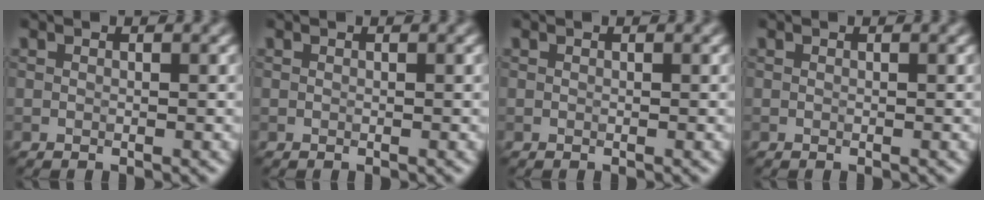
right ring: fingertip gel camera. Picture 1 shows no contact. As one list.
[{"total": 0.0}, {"total": 0.0}, {"total": 0.0}]